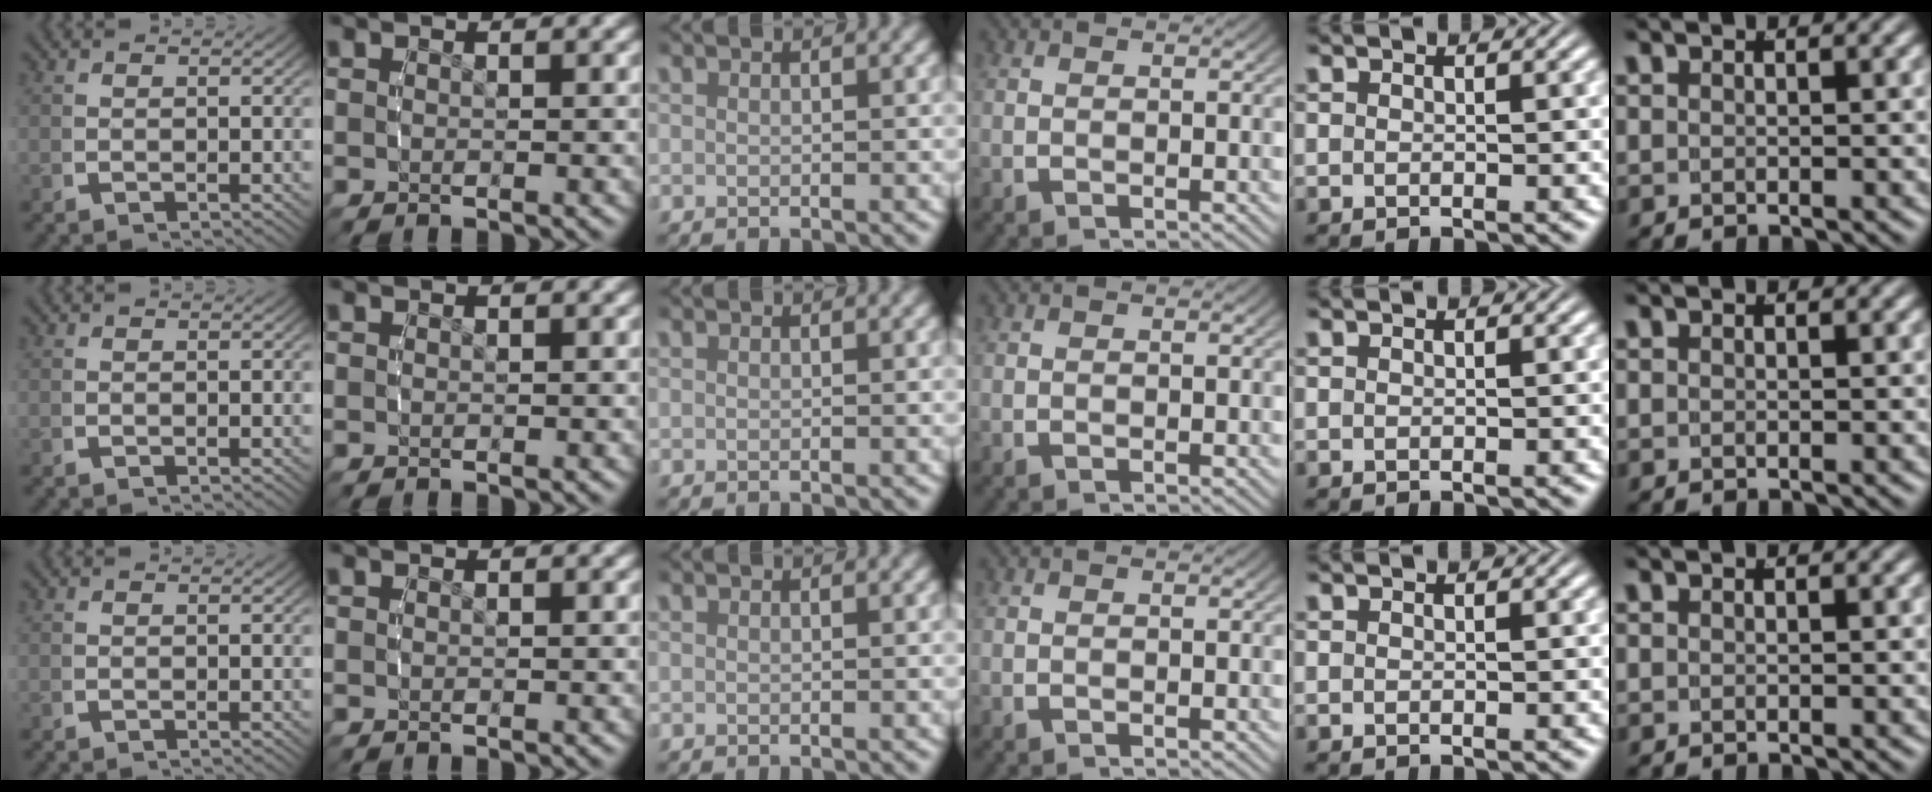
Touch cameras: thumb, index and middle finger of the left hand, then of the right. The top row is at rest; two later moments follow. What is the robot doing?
{"motion": "reach", "object": "air blower"}